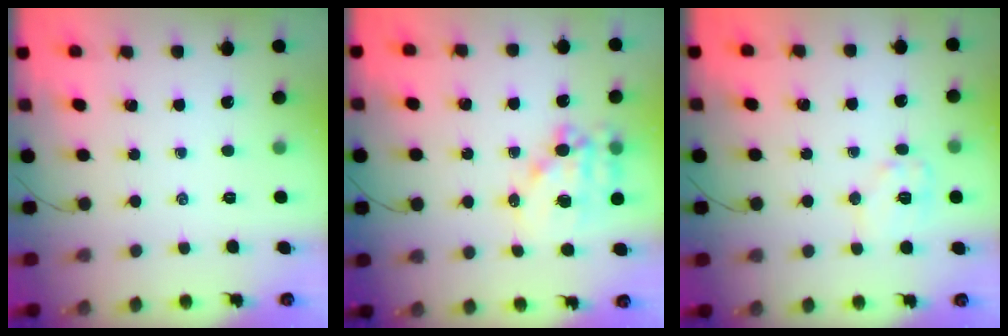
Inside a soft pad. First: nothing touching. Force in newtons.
{"total": 12.0, "press": 11.7, "slide": 3.0}
{"total": 8.1, "press": 8.1, "slide": 0.6}